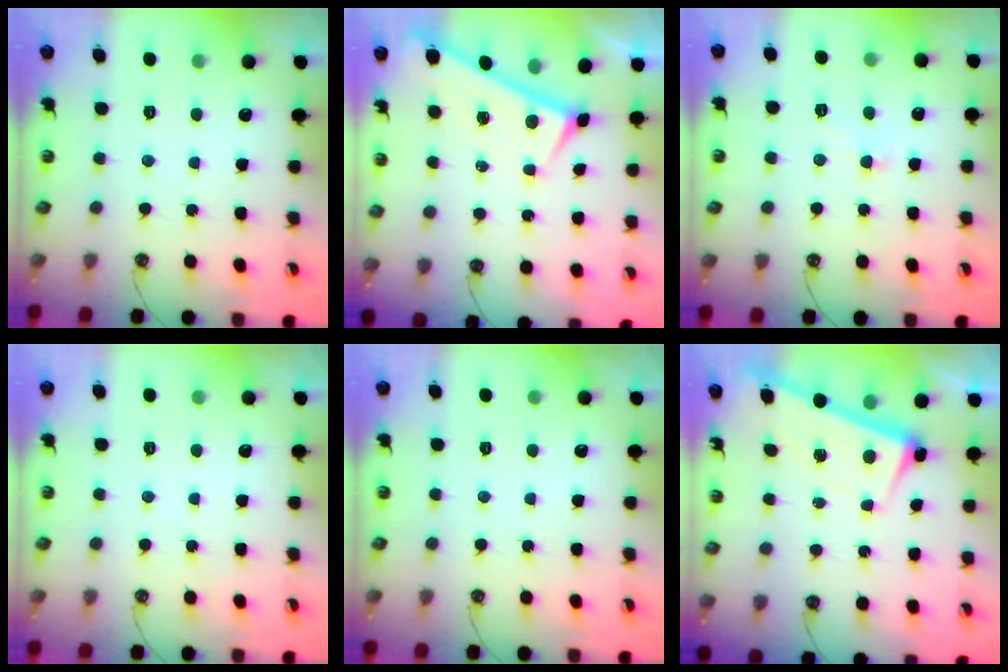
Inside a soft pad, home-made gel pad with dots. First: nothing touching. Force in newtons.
{"total": 0.0}
{"total": 1.6, "press": 1.5, "slide": 0.5}
{"total": 0.0}
{"total": 0.0}
{"total": 2.9, "press": 2.9, "slide": 0.4}